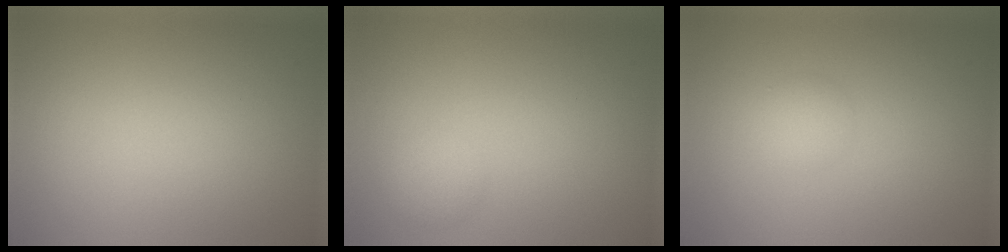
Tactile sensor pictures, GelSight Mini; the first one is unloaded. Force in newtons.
{"total": 1.5, "press": 1.5, "slide": 0.1}
{"total": 1.7, "press": 1.7, "slide": 0.0}